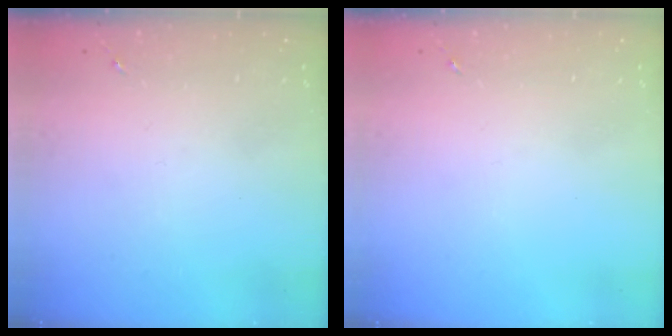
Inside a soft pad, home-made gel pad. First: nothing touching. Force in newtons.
{"total": 0.0}